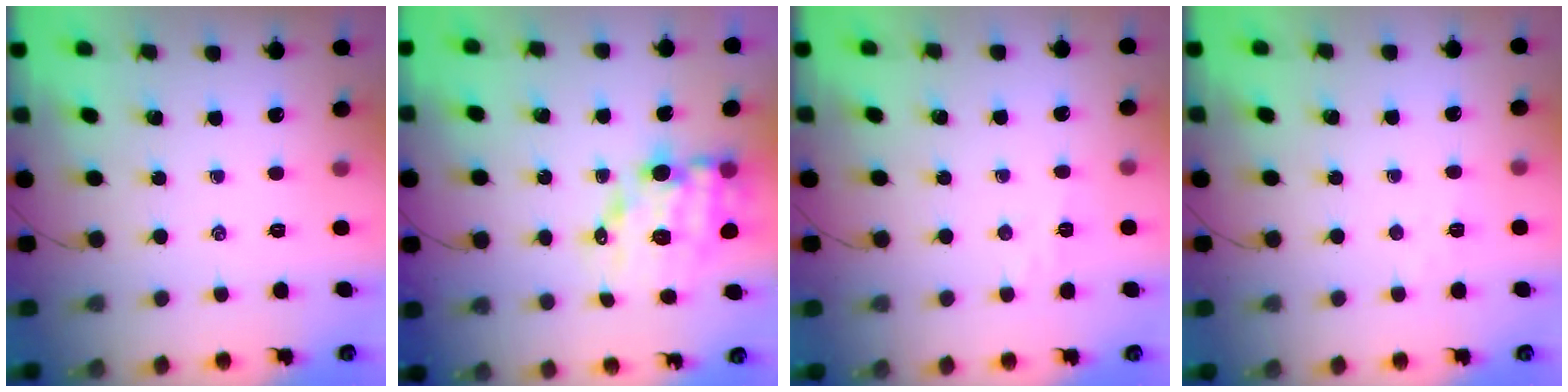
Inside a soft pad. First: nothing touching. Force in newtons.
{"total": 10.4, "press": 10.0, "slide": 2.8}
{"total": 2.9, "press": 2.9, "slide": 0.7}
{"total": 2.6, "press": 2.4, "slide": 0.8}